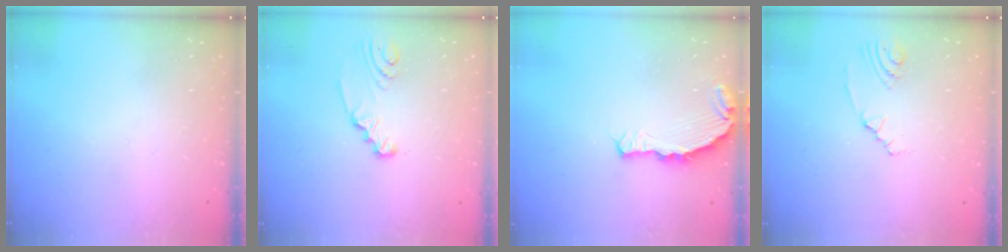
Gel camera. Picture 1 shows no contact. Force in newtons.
{"total": 2.4, "press": 2.4, "slide": 0.3}
{"total": 5.5, "press": 5.4, "slide": 0.9}
{"total": 2.5, "press": 2.2, "slide": 1.1}